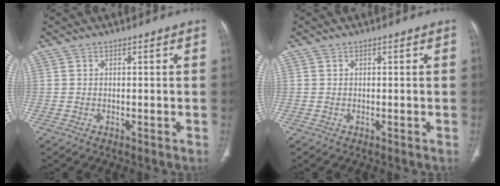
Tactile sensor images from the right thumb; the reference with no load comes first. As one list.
[{"total": 0.0}]